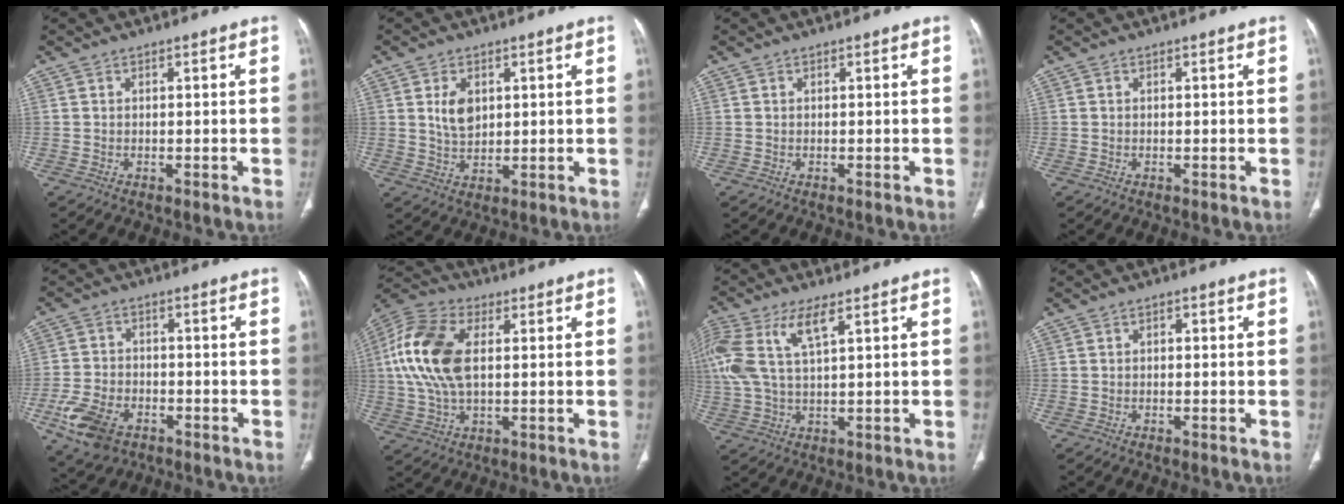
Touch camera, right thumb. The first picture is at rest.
{"total": 5.5, "force": [1.6, 3.6, 3.9], "torque": [-0.058, -0.012, 0.035]}
{"total": 0.0}
{"total": 0.0}
{"total": 10.0, "force": [-4.9, 6.3, 6.0], "torque": [-0.120, 0.014, -0.084]}
{"total": 15.7, "force": [2.3, 8.7, 12.9], "torque": [-0.284, 0.014, 0.041]}
{"total": 13.8, "force": [5.3, 5.4, 11.6], "torque": [-0.297, 0.008, 0.107]}
{"total": 1.0, "force": [0.1, 0.7, 0.8], "torque": [-0.010, 0.005, -0.001]}